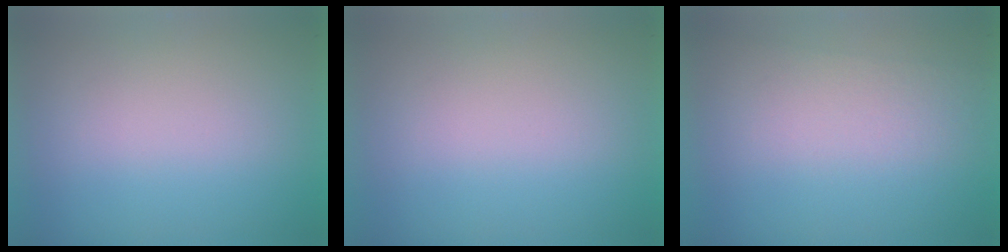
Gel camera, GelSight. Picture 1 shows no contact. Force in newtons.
{"total": 0.0}
{"total": 2.0}